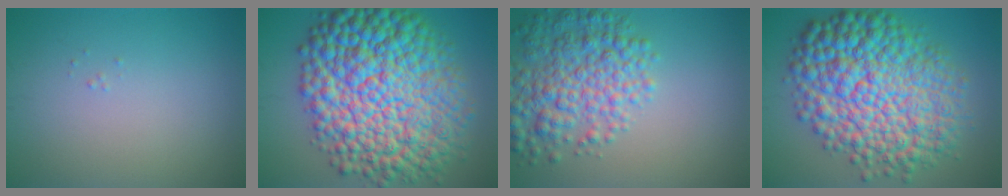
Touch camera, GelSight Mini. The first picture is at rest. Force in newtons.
{"total": 17.2, "press": 17.2, "slide": 0.0}
{"total": 6.6, "press": 6.6, "slide": 0.2}
{"total": 13.8, "press": 13.8, "slide": 0.0}